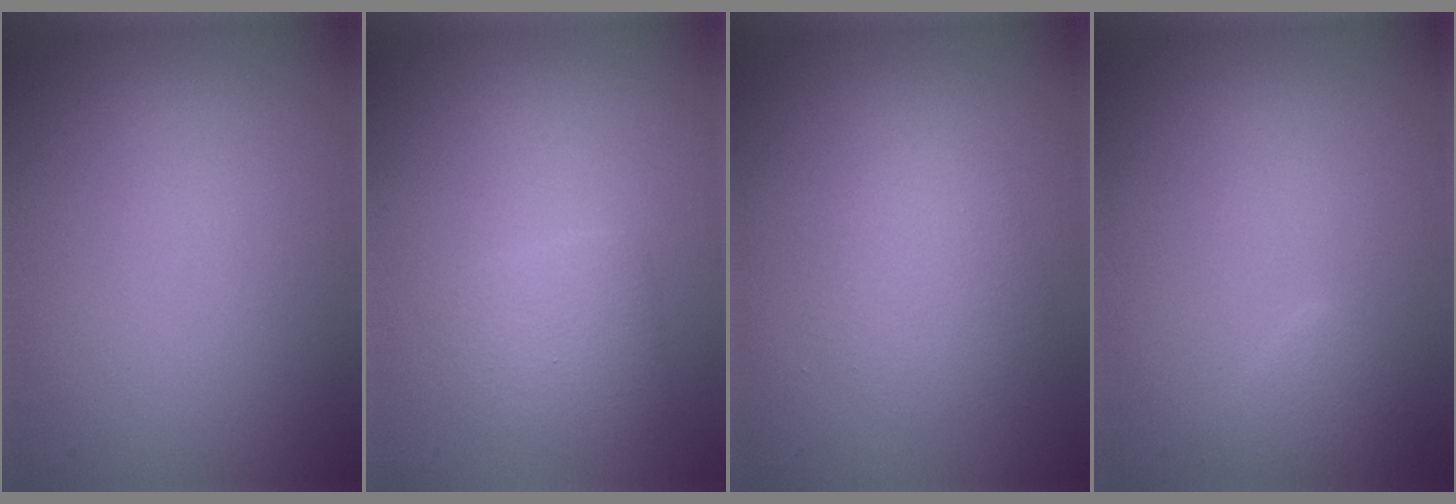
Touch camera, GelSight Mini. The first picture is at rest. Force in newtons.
{"total": 2.3, "press": 2.3, "slide": 0.1}
{"total": 2.4, "press": 2.4, "slide": 0.0}
{"total": 1.6, "press": 1.6, "slide": 0.1}